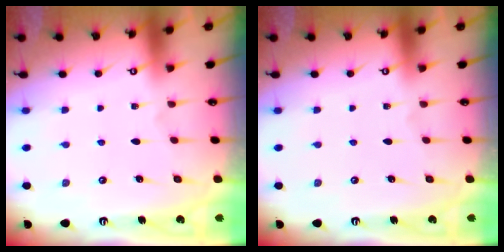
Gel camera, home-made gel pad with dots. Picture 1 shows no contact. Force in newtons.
{"total": 0.0}